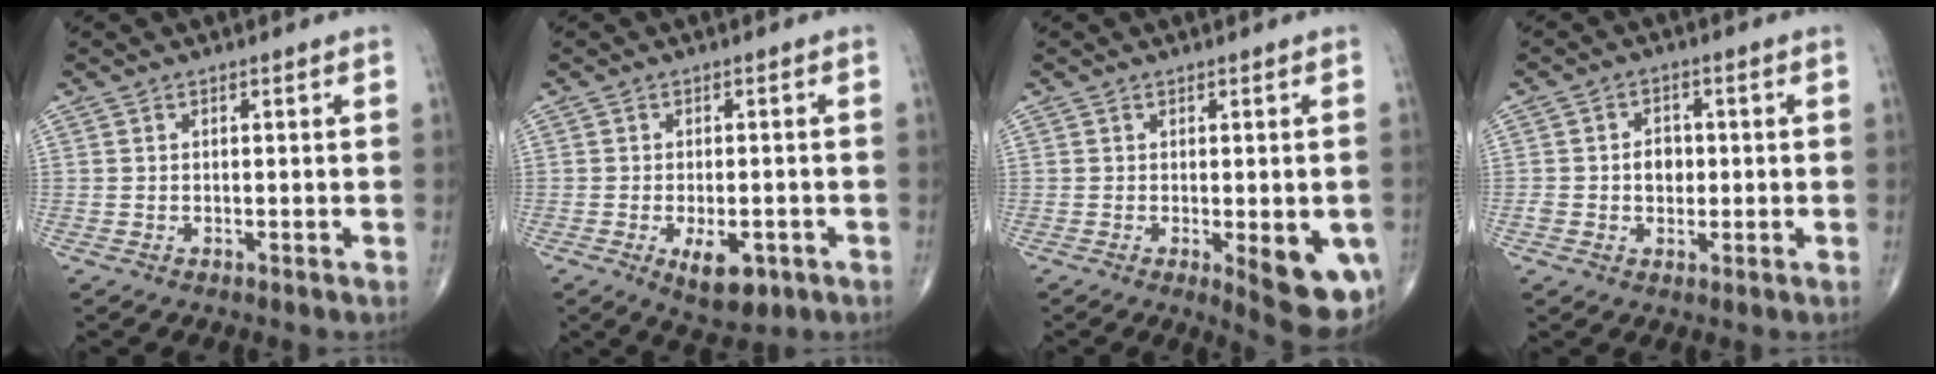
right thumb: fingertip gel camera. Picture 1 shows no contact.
{"total": 6.9, "force": [-2.6, 3.4, 5.4], "torque": [-0.077, 0.001, -0.028]}
{"total": 10.2, "force": [-2.8, 3.4, 9.2], "torque": [-0.099, -0.018, -0.026]}
{"total": 4.2, "force": [-0.1, 3.3, 2.7], "torque": [-0.027, 0.007, -0.003]}